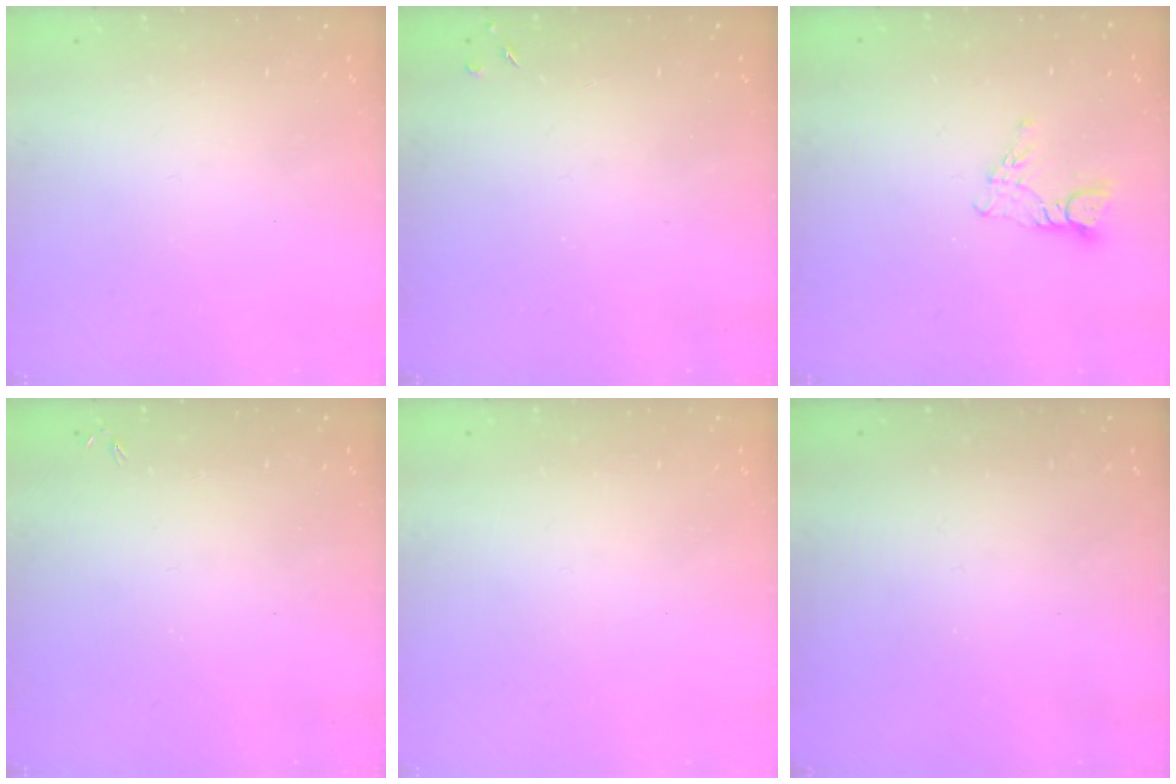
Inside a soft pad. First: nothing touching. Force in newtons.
{"total": 2.5, "press": 2.5, "slide": 0.5}
{"total": 6.5, "press": 6.5, "slide": 0.5}
{"total": 0.0}
{"total": 0.0}
{"total": 0.0}